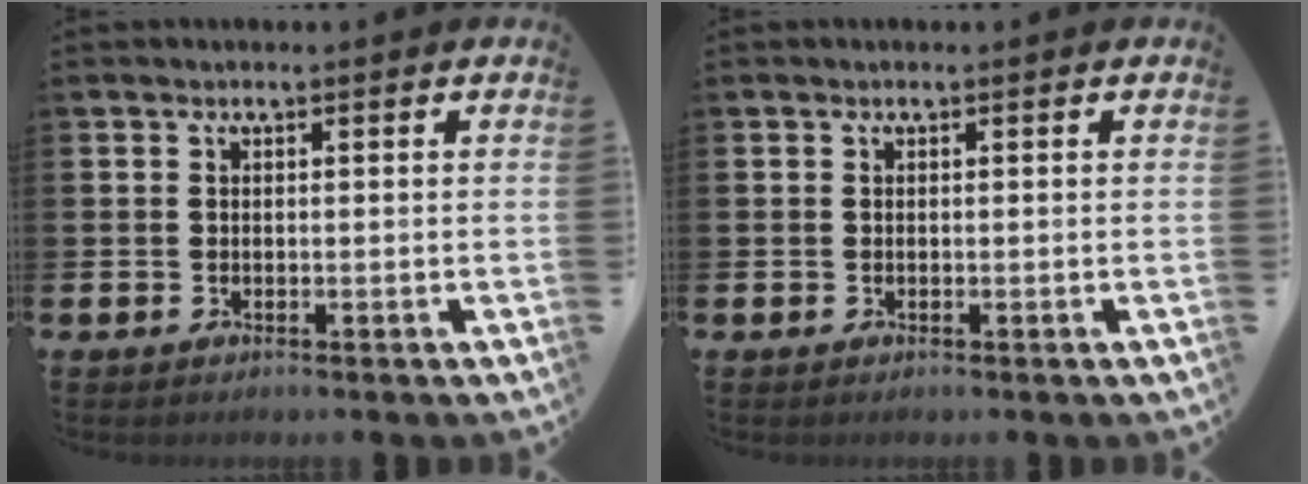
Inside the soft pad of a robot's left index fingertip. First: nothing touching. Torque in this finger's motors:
{"motor_torque": [0.04, 0.25, 0.05, -0.01]}